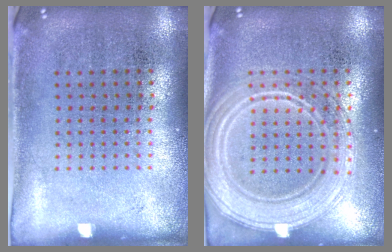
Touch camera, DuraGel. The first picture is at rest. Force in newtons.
{"total": 3.7, "press": 3.6, "slide": 0.6}